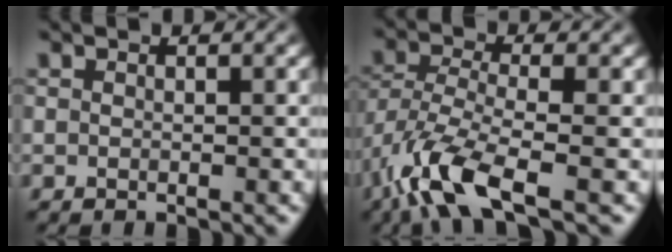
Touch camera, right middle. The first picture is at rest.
{"total": 8.1, "force": [-4.6, 2.5, 6.1], "torque": [-0.136, -0.008, -0.100]}